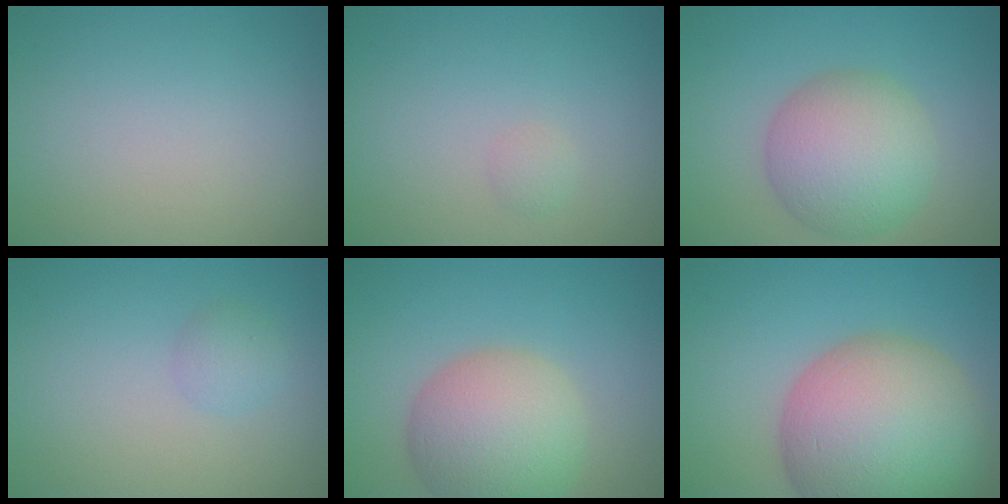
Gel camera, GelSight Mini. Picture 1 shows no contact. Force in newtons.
{"total": 0.7, "press": 0.7, "slide": 0.0}
{"total": 7.0, "press": 7.0, "slide": 0.2}
{"total": 1.5, "press": 1.5, "slide": 0.0}
{"total": 8.0, "press": 8.0, "slide": 0.5}
{"total": 15.3, "press": 15.3, "slide": 0.9}